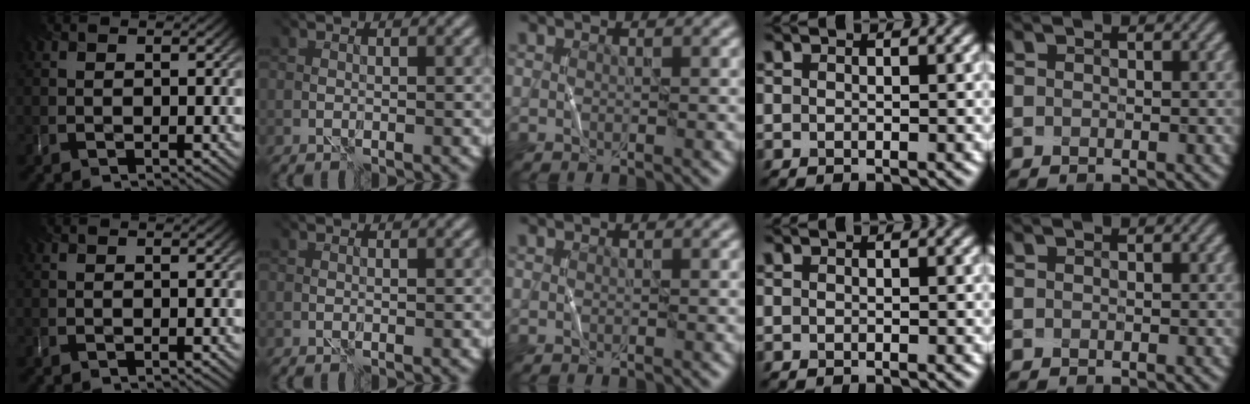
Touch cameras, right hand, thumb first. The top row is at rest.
{}